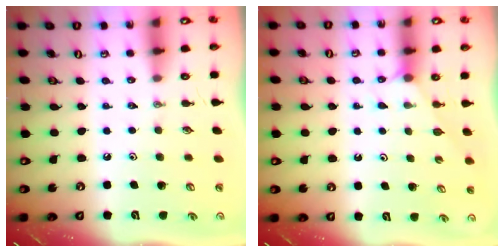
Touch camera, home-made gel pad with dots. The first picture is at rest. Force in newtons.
{"total": 2.5, "press": 2.5, "slide": 0.4}